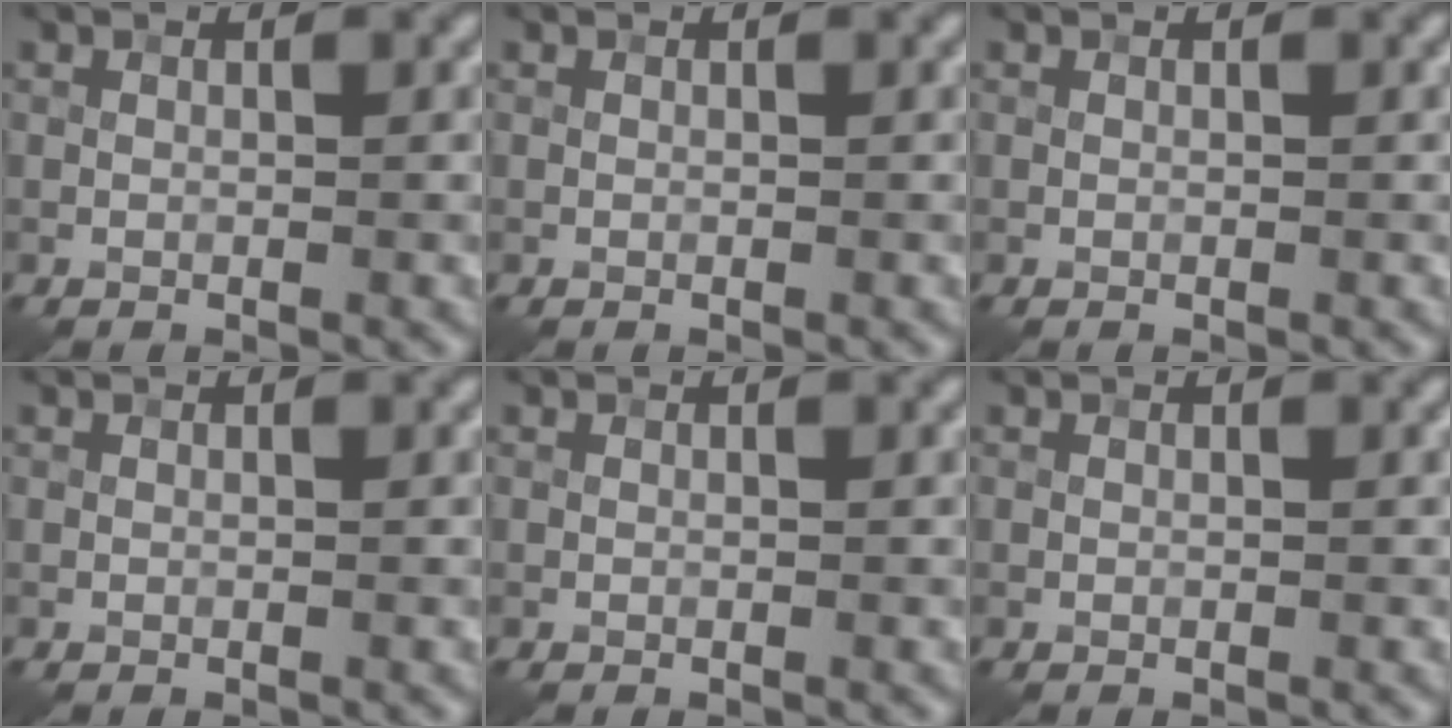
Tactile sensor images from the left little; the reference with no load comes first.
{"total": 0.0}
{"total": 0.0}
{"total": 0.0}
{"total": 0.0}
{"total": 0.0}